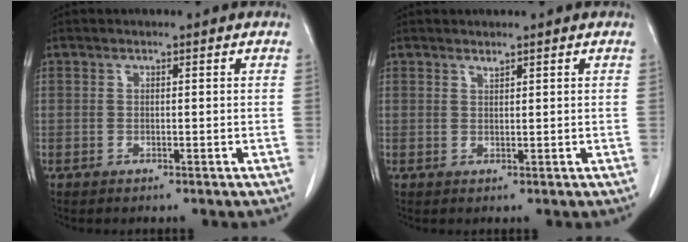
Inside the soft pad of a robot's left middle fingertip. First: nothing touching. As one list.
[{"total": 0.7, "force": [0.6, -0.1, 0.2], "torque": [-0.009, -0.007, 0.012]}]